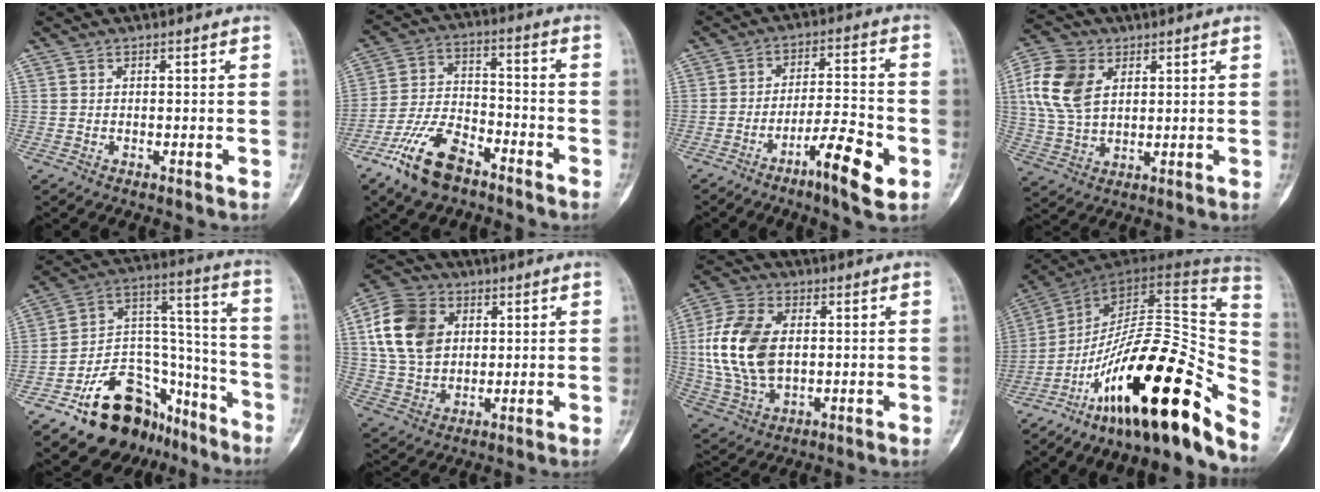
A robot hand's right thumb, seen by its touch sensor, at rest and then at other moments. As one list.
[{"total": 12.9, "force": [-8.4, 6.0, 7.7], "torque": [-0.148, 0.049, -0.164]}, {"total": 10.5, "force": [-5.1, 2.1, 9.0], "torque": [-0.146, 0.030, -0.085]}, {"total": 12.0, "force": [3.4, 8.1, 8.2], "torque": [-0.160, -0.001, 0.066]}, {"total": 23.2, "force": [-14.8, 13.3, 11.9], "torque": [-0.146, 0.117, -0.238]}, {"total": 14.6, "force": [3.9, 11.2, 8.7], "torque": [-0.143, 0.000, 0.069]}, {"total": 16.0, "force": [1.4, 10.2, 12.2], "torque": [-0.242, 0.000, 0.031]}, {"total": 29.8, "force": [-17.4, 8.4, 22.7], "torque": [-0.271, 0.102, -0.274]}]